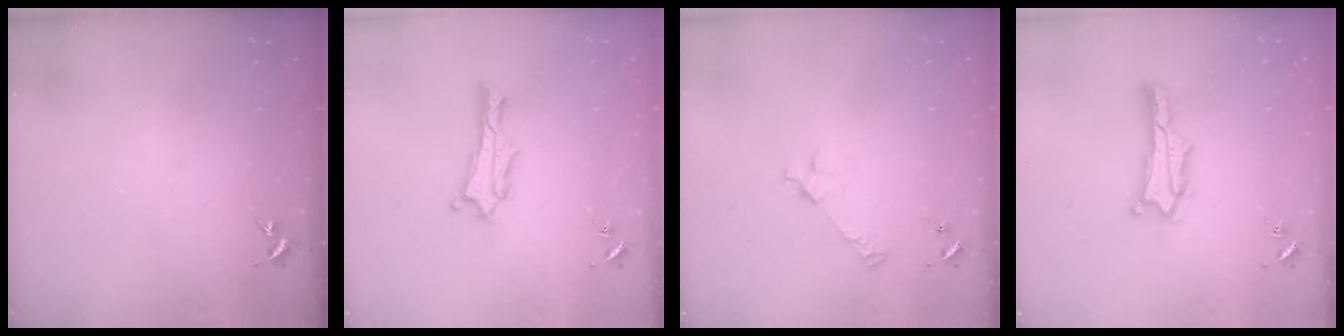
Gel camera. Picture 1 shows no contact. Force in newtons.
{"total": 1.9, "press": 1.9, "slide": 0.2}
{"total": 2.6, "press": 2.6, "slide": 0.3}
{"total": 2.1, "press": 2.1, "slide": 0.3}